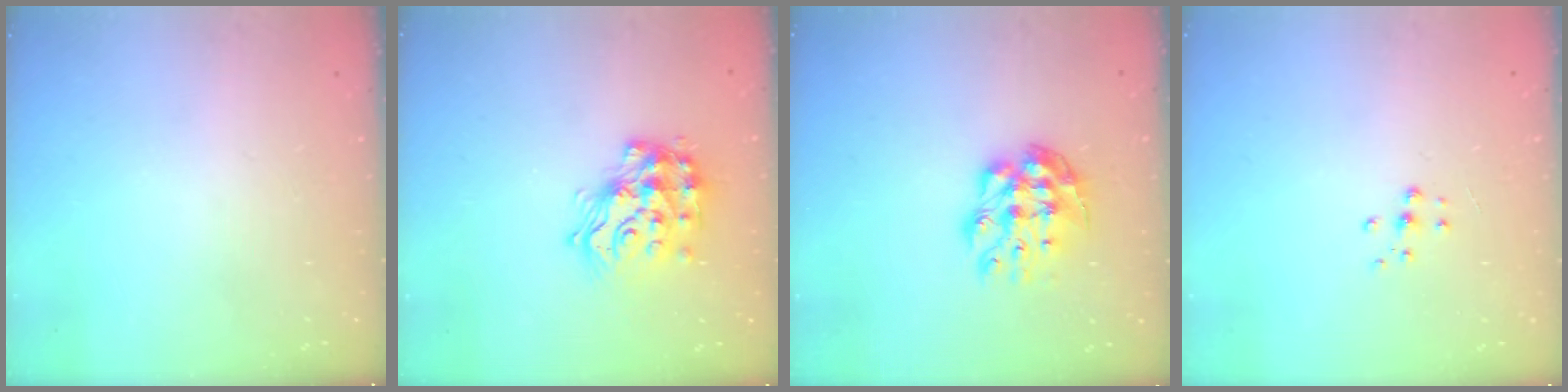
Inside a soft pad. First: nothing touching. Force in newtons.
{"total": 17.9, "press": 17.9, "slide": 1.0}
{"total": 10.4, "press": 10.4, "slide": 1.1}
{"total": 5.6, "press": 5.6, "slide": 0.5}